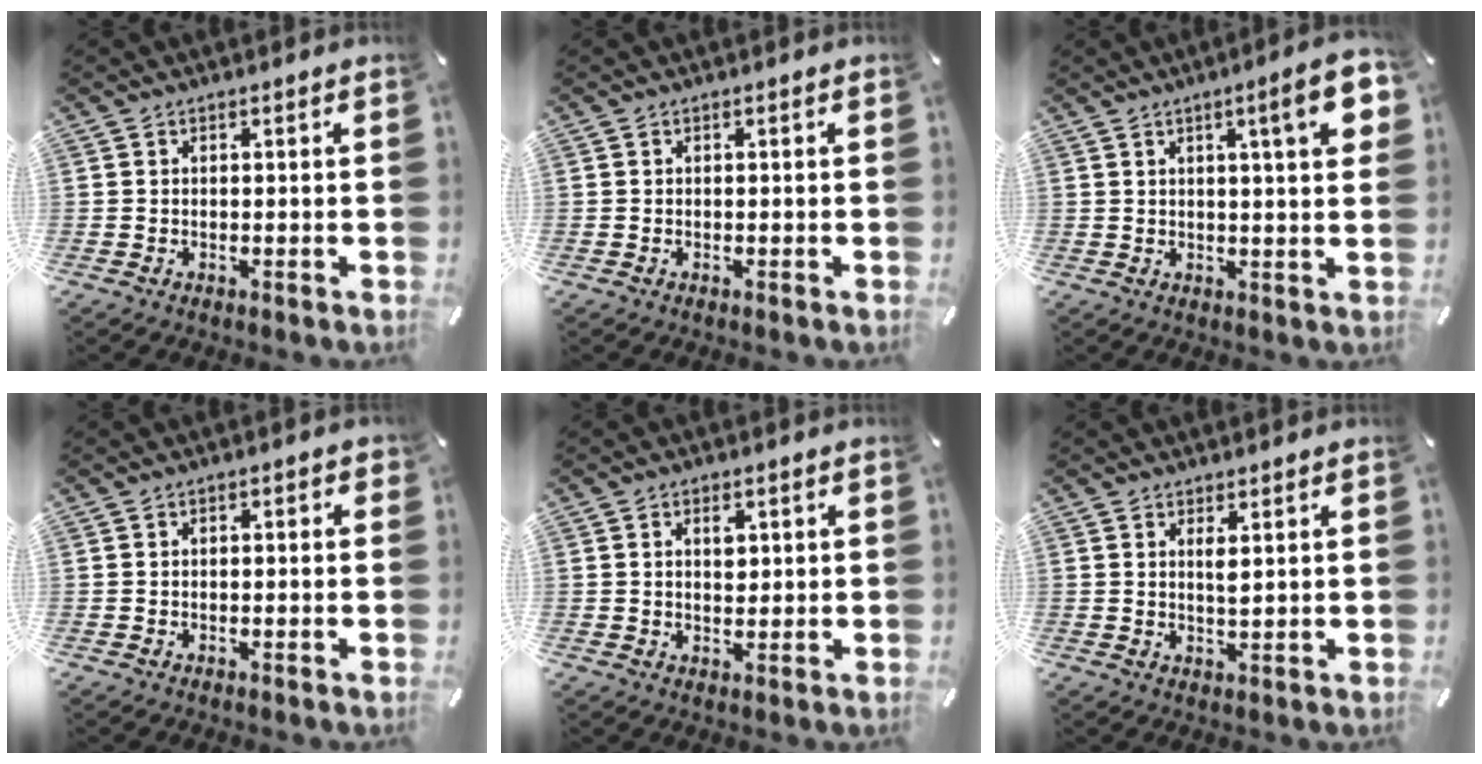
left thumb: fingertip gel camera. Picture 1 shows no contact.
{"total": 0.0}
{"total": 10.6, "force": [4.1, 1.5, 9.7], "torque": [-0.138, -0.011, 0.056]}
{"total": 1.0, "force": [-0.3, 0.5, 0.8], "torque": [-0.014, 0.002, -0.006]}
{"total": 3.2, "force": [1.0, 2.1, 2.1], "torque": [-0.023, -0.004, 0.011]}
{"total": 2.5, "force": [1.2, 0.5, 2.1], "torque": [-0.039, -0.003, 0.018]}